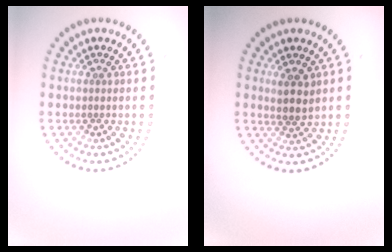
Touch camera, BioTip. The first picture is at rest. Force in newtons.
{"total": 2.1, "press": 1.8, "slide": 1.0}